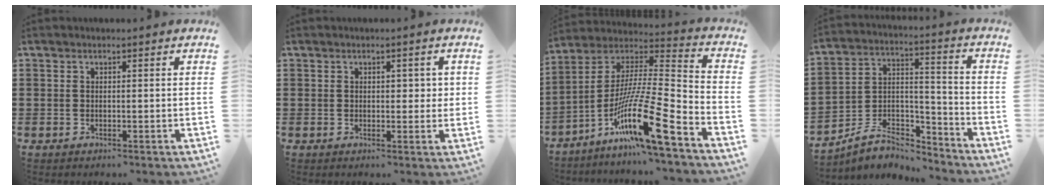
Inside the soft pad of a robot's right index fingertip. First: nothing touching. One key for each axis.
{"total": 1.8, "fx": 0.5, "fy": 1.1, "fz": 1.4, "tx": -0.011, "ty": 0.002, "tz": 0.004}
{"total": 17.0, "fx": -10.4, "fy": 2.0, "fz": 13.3, "tx": -0.256, "ty": 0.003, "tz": -0.191}
{"total": 6.6, "fx": -5.6, "fy": 3.1, "fz": 1.9, "tx": -0.041, "ty": 0.011, "tz": -0.109}